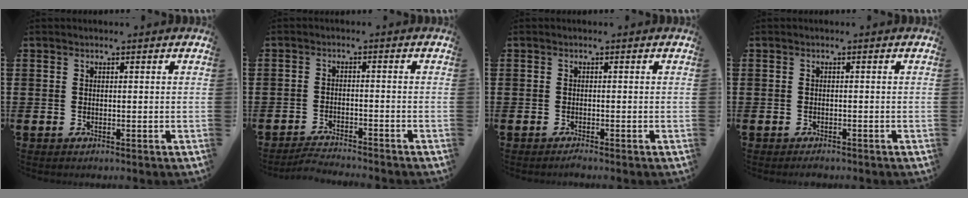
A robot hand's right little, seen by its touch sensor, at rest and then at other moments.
{"total": 2.4, "force": [-2.4, -0.1, 0.0], "torque": [-0.003, 0.002, -0.051]}
{"total": 0.7, "force": [-0.5, 0.0, 0.4], "torque": [-0.007, -0.003, -0.010]}
{"total": 0.7, "force": [-0.6, 0.2, 0.2], "torque": [-0.007, -0.002, -0.013]}